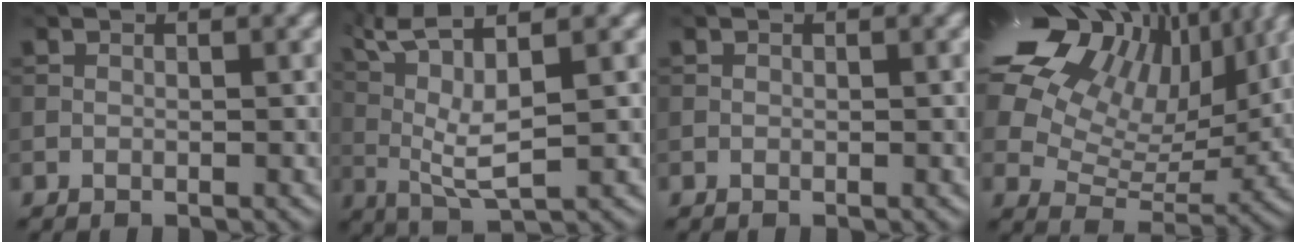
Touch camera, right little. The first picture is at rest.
{"total": 6.1, "force": [2.4, 0.9, 5.5], "torque": [-0.122, 0.017, 0.070]}
{"total": 0.9, "force": [-0.5, -0.5, -0.6], "torque": [-0.001, 0.003, 0.006]}
{"total": 16.4, "force": [9.3, 9.1, 10.0], "torque": [-0.205, 0.060, 0.167]}